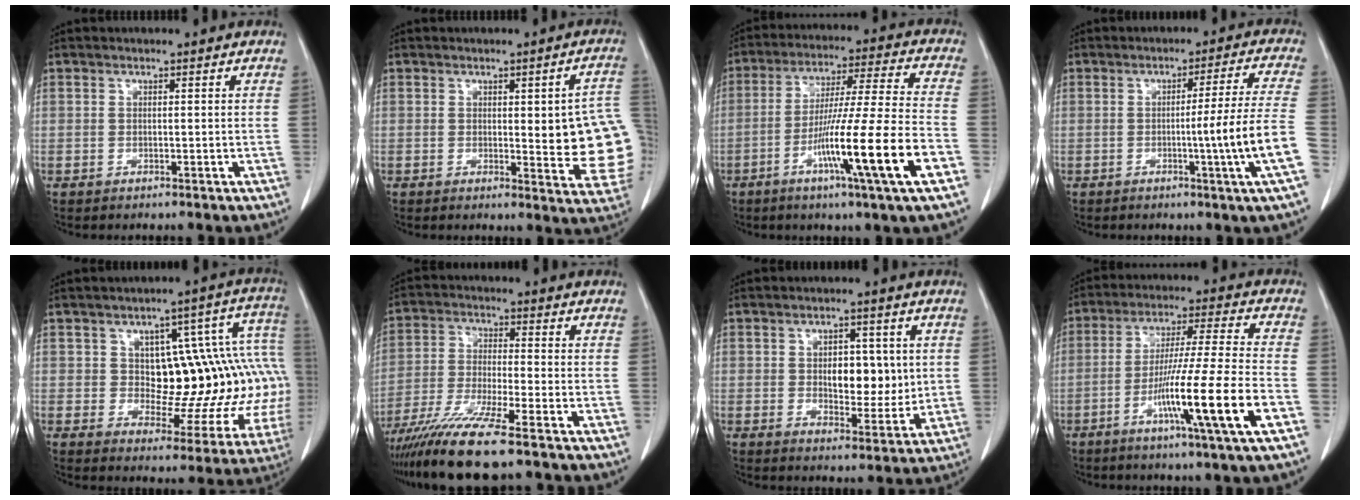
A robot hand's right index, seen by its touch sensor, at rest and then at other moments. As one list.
[{"total": 12.5, "force": [0.3, 2.9, 12.1], "torque": [-0.111, 0.002, 0.002]}, {"total": 17.5, "force": [-6.9, -1.5, 16.0], "torque": [-0.286, -0.019, -0.119]}, {"total": 10.7, "force": [-2.7, -2.6, 10.0], "torque": [-0.133, -0.017, -0.042]}, {"total": 16.1, "force": [1.0, 7.8, 14.1], "torque": [-0.148, 0.044, 0.023]}, {"total": 11.9, "force": [-9.2, -0.7, 7.5], "torque": [-0.134, -0.035, -0.161]}, {"total": 7.4, "force": [1.0, 3.8, 6.2], "torque": [-0.083, 0.002, 0.023]}, {"total": 15.6, "force": [-6.1, -1.8, 14.2], "torque": [-0.256, -0.018, -0.107]}]